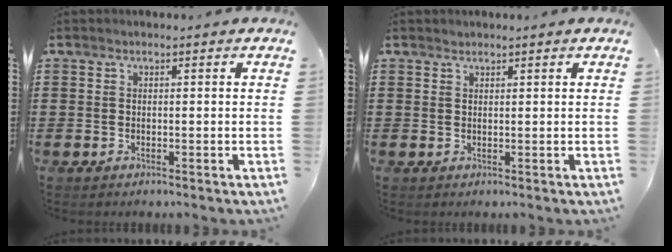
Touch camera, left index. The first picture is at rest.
{"total": 0.7, "force": [0.6, 0.1, 0.0], "torque": [-0.002, -0.001, 0.014]}